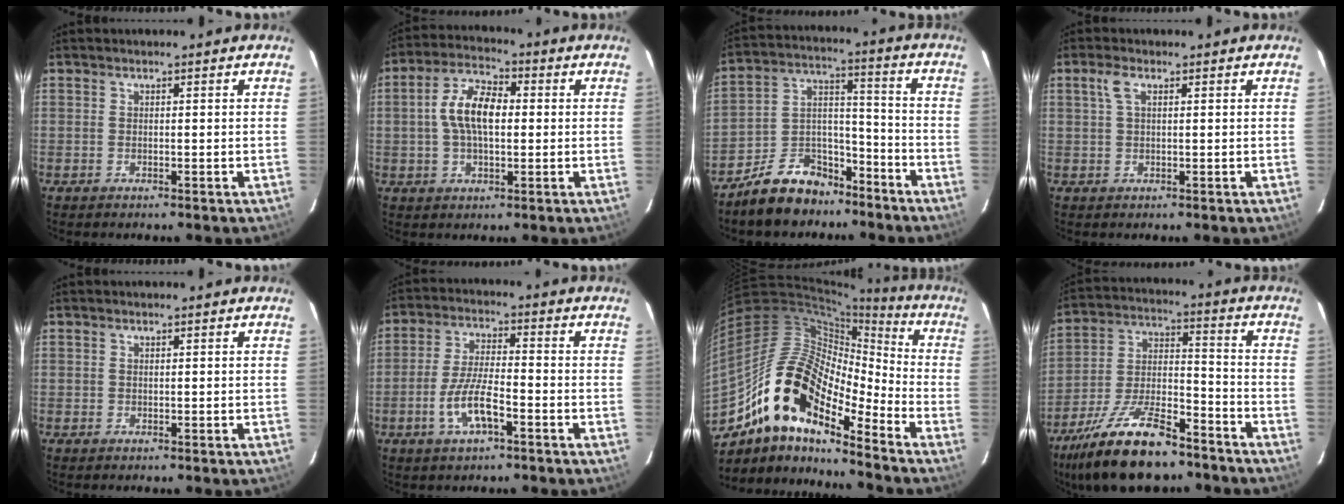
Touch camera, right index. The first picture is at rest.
{"total": 9.0, "force": [0.5, 4.6, 7.8], "torque": [-0.152, 0.020, 0.007]}
{"total": 12.4, "force": [-9.2, 6.8, 4.7], "torque": [-0.096, 0.053, -0.145]}
{"total": 2.5, "force": [1.0, 1.1, 2.1], "torque": [-0.045, 0.007, 0.019]}
{"total": 0.0}
{"total": 8.2, "force": [-3.7, 2.3, 7.0], "torque": [-0.143, -0.002, -0.068]}
{"total": 18.8, "force": [-12.7, 7.0, 12.0], "torque": [-0.212, -0.004, -0.256]}
{"total": 20.2, "force": [-15.0, 6.9, 11.7], "torque": [-0.237, -0.014, -0.256]}